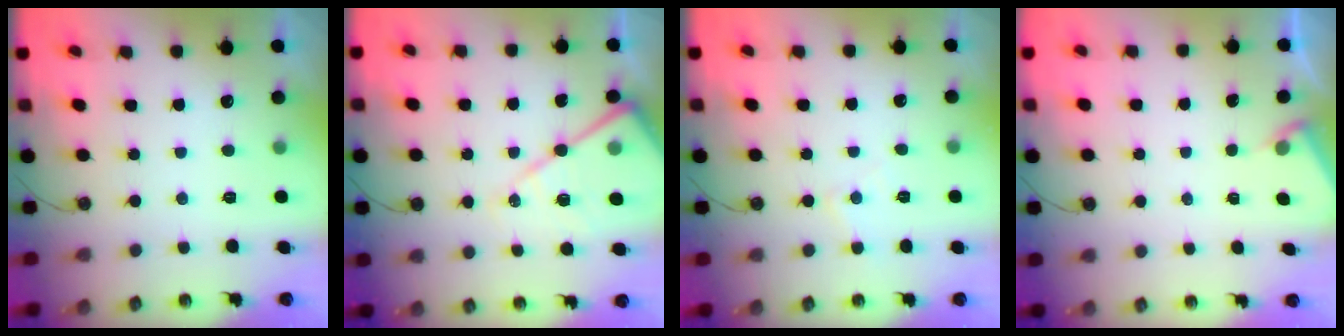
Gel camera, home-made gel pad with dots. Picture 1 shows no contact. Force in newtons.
{"total": 15.2, "press": 15.1, "slide": 1.4}
{"total": 5.0, "press": 4.9, "slide": 0.7}
{"total": 3.0, "press": 2.9, "slide": 0.4}